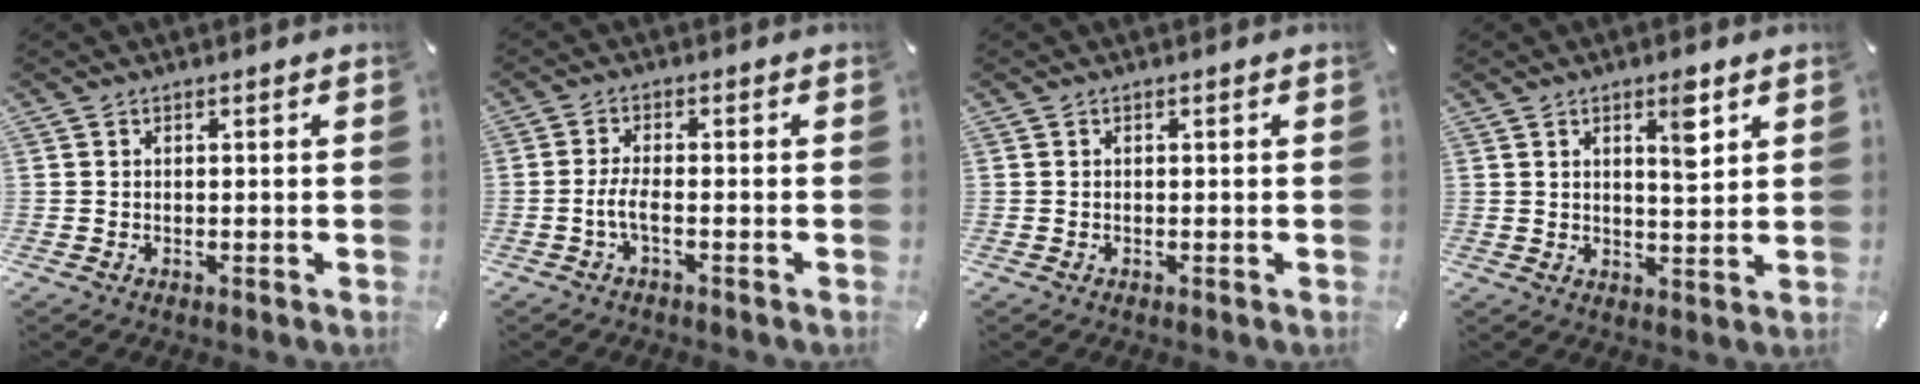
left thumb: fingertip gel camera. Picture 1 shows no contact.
{"total": 4.0, "force": [-1.4, 0.8, 3.7], "torque": [-0.085, -0.005, -0.031]}
{"total": 0.0}
{"total": 6.6, "force": [3.2, 2.0, 5.3], "torque": [-0.073, -0.016, 0.046]}